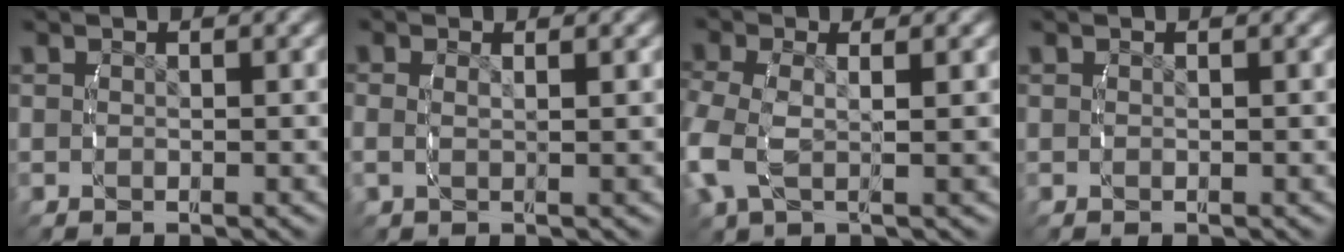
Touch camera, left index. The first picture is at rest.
{"total": 1.7, "force": [0.2, 0.8, 1.5], "torque": [-0.034, -0.008, 0.002]}
{"total": 3.8, "force": [-0.2, 2.5, 2.9], "torque": [-0.092, -0.018, 0.000]}
{"total": 0.0}